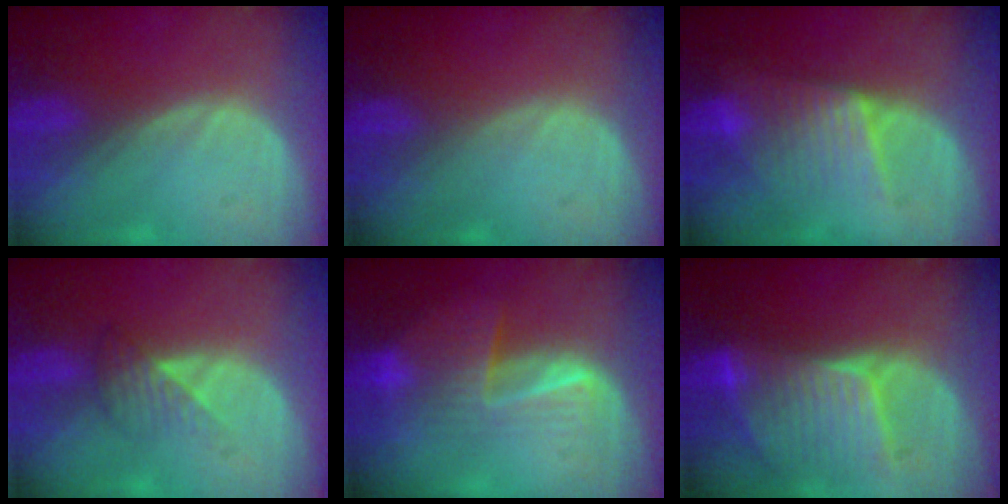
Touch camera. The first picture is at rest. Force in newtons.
{"total": 0.0}
{"total": 6.3, "press": 6.2, "slide": 0.8}
{"total": 3.4, "press": 3.1, "slide": 1.4}
{"total": 6.8, "press": 6.4, "slide": 2.3}
{"total": 9.2, "press": 8.1, "slide": 4.3}